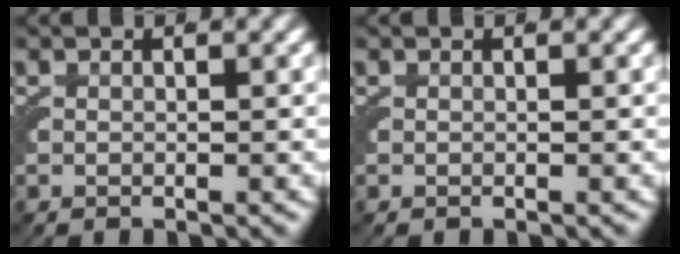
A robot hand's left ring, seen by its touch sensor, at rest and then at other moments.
{"total": 0.0}